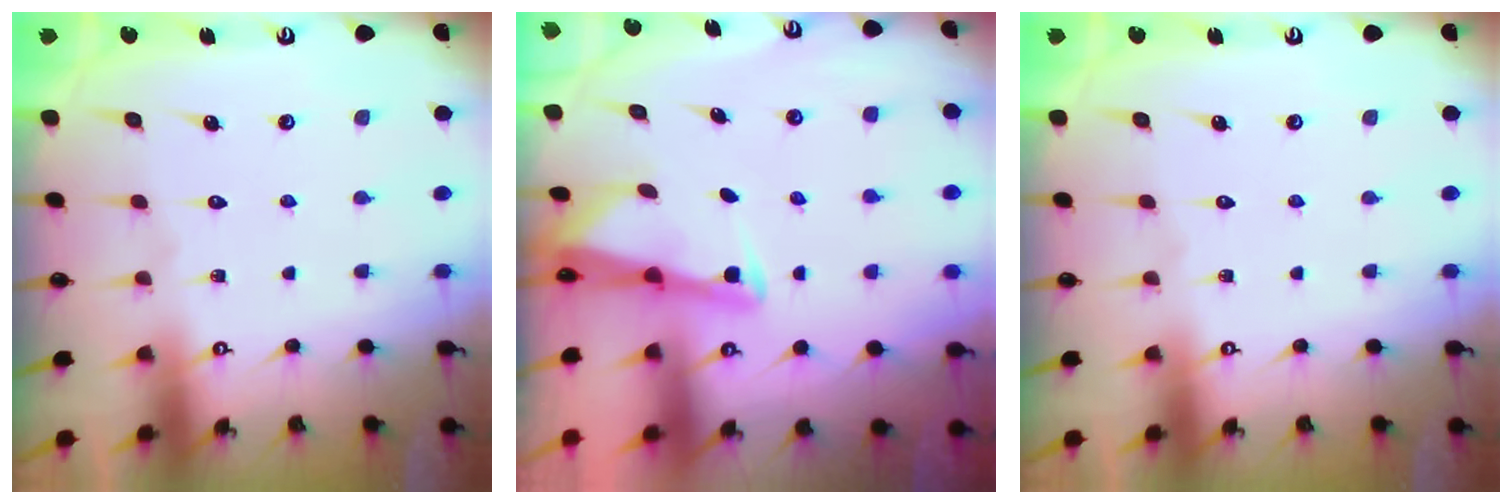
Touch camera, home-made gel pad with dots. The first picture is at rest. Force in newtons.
{"total": 2.7, "press": 2.7, "slide": 0.3}
{"total": 0.0}